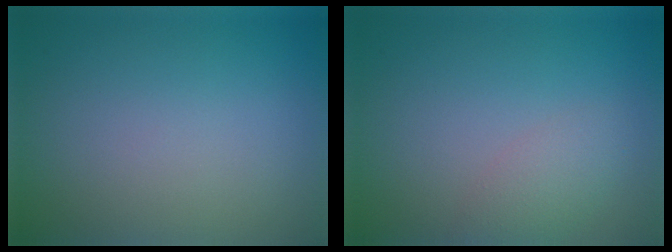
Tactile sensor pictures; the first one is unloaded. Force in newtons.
{"total": 2.1, "press": 2.1, "slide": 0.1}